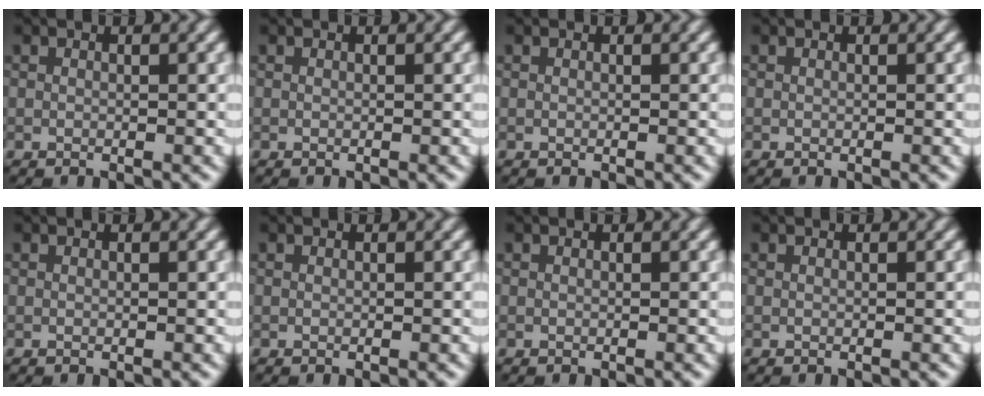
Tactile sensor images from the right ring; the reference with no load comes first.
{"total": 0.0}
{"total": 0.0}
{"total": 0.0}
{"total": 0.0}
{"total": 0.0}
{"total": 0.0}
{"total": 0.0}